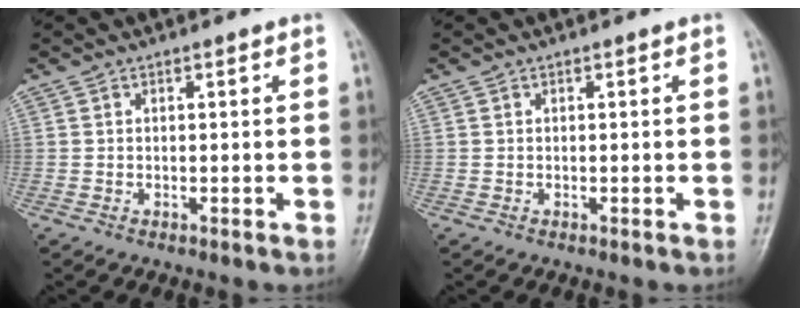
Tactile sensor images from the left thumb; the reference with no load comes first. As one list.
[{"total": 0.0}]